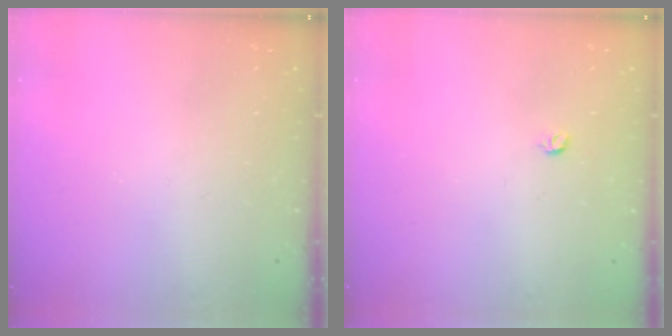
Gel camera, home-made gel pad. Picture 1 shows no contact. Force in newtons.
{"total": 3.2, "press": 3.2, "slide": 0.4}